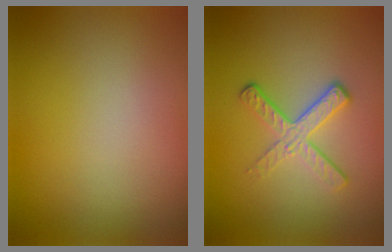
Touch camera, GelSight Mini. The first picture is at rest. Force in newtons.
{"total": 3.5, "press": 2.4, "slide": 2.5}